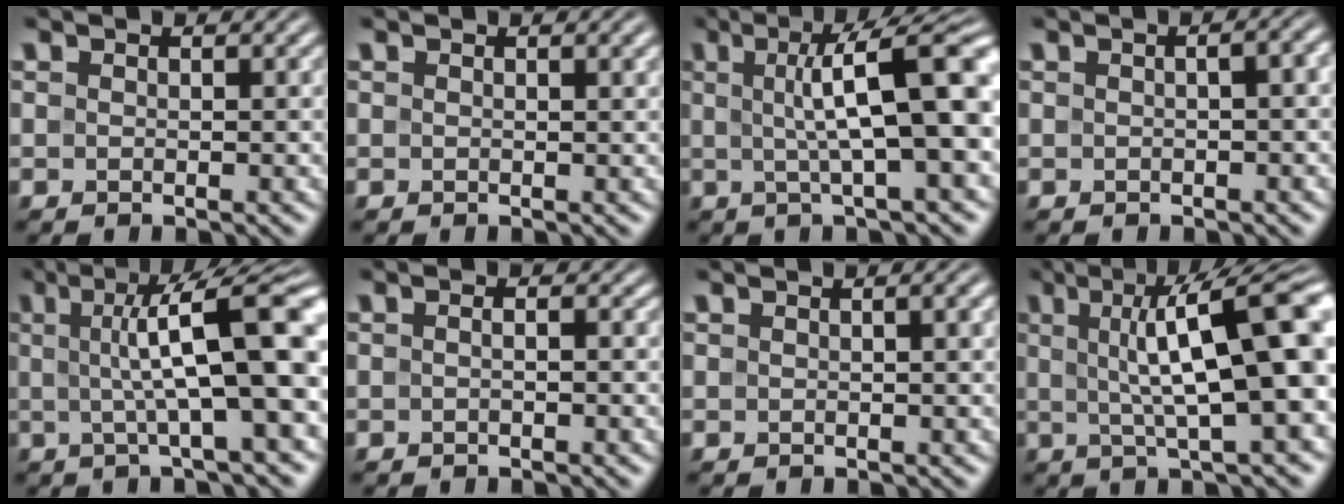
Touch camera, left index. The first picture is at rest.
{"total": 1.4, "force": [0.8, 0.5, 1.1], "torque": [-0.011, 0.000, 0.015]}
{"total": 10.0, "force": [1.5, 2.1, 9.6], "torque": [-0.135, 0.012, 0.019]}
{"total": 4.9, "force": [1.5, 2.4, 4.0], "torque": [-0.032, 0.025, 0.003]}
{"total": 10.9, "force": [1.1, 2.4, 10.6], "torque": [-0.147, 0.015, 0.011]}
{"total": 1.9, "force": [0.5, 1.1, 1.4], "torque": [-0.010, 0.018, -0.016]}
{"total": 2.3, "force": [1.0, 0.9, 1.9], "torque": [-0.016, 0.003, 0.009]}
{"total": 11.2, "force": [1.8, 2.6, 10.7], "torque": [-0.156, 0.013, 0.026]}